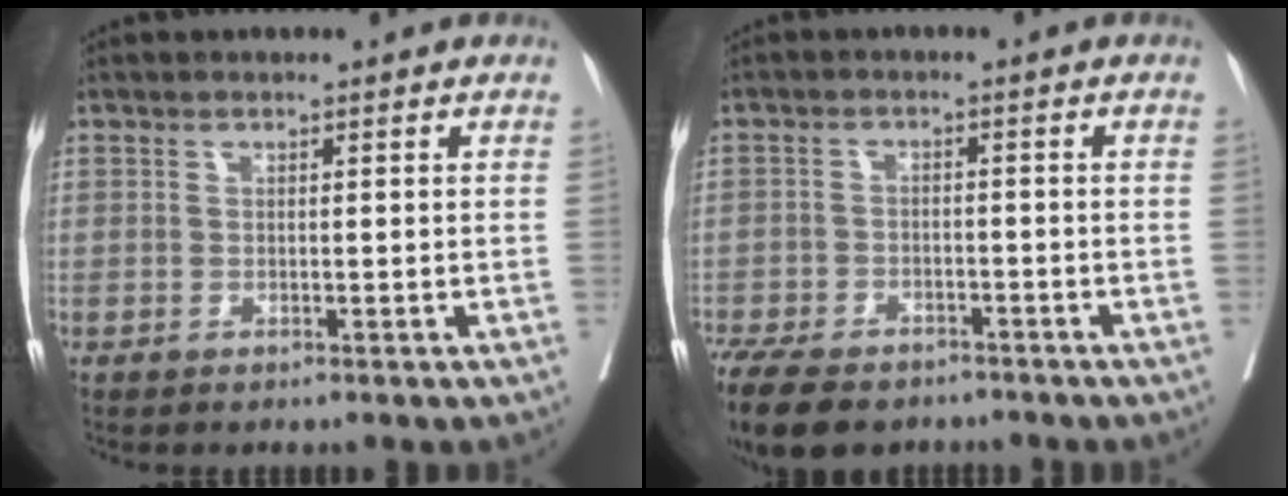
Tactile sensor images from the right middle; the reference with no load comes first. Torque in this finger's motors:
{"motor_torque": [1.07, -1.07, 0.14, 0.11]}